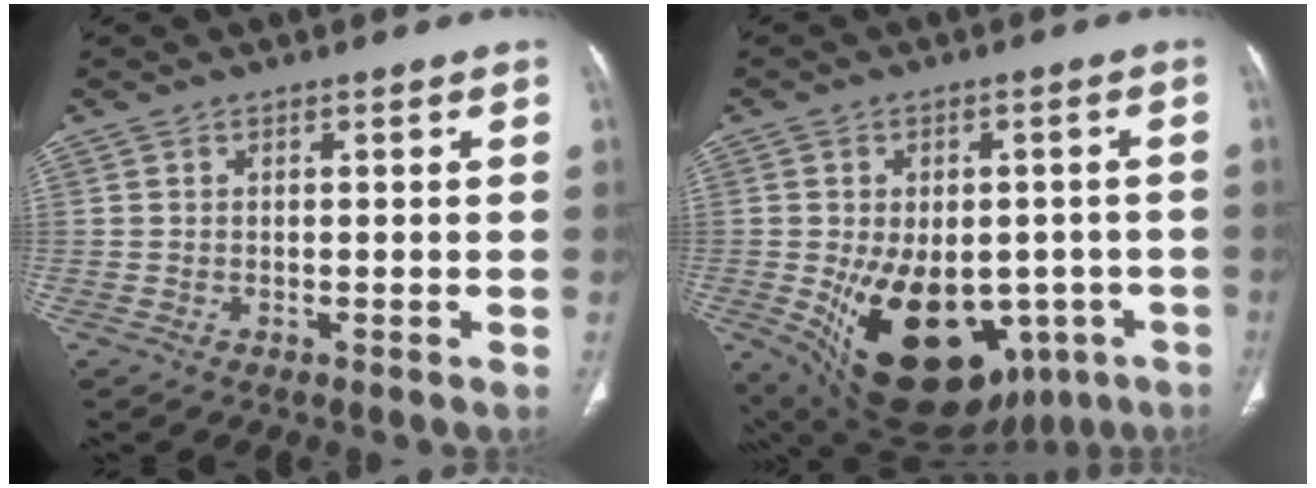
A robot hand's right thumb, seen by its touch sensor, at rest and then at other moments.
{"total": 22.5, "force": [-7.0, 14.3, 15.9], "torque": [-0.230, -0.002, -0.066]}